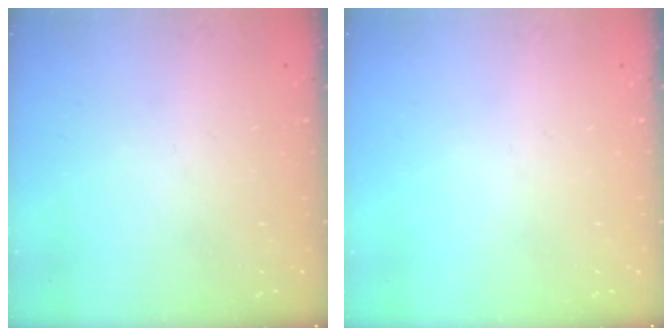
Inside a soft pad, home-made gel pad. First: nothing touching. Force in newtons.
{"total": 0.0}